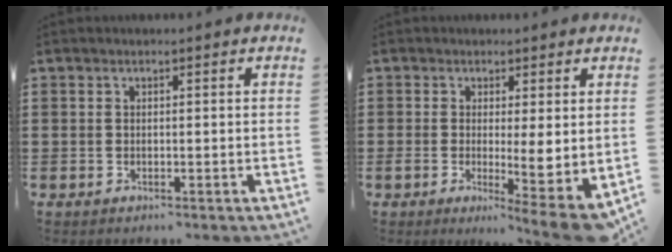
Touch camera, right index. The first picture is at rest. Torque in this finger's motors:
{"motor_torque": [2.14, 0.00, 0.81, 0.13]}